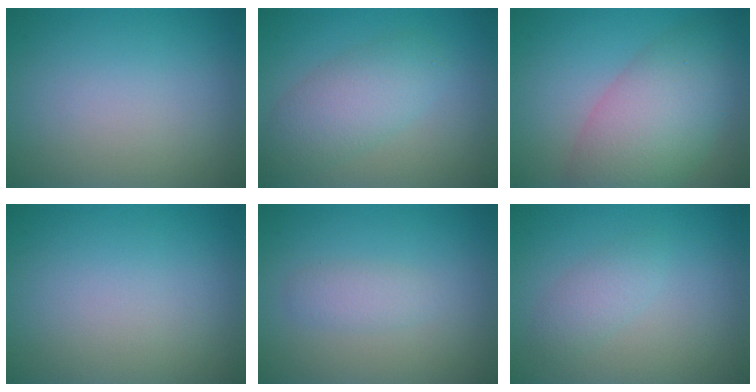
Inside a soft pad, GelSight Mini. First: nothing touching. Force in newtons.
{"total": 4.1, "press": 4.1, "slide": 0.1}
{"total": 7.7, "press": 7.7, "slide": 0.4}
{"total": 0.0}
{"total": 1.5, "press": 1.5, "slide": 0.0}
{"total": 1.8, "press": 1.8, "slide": 0.1}